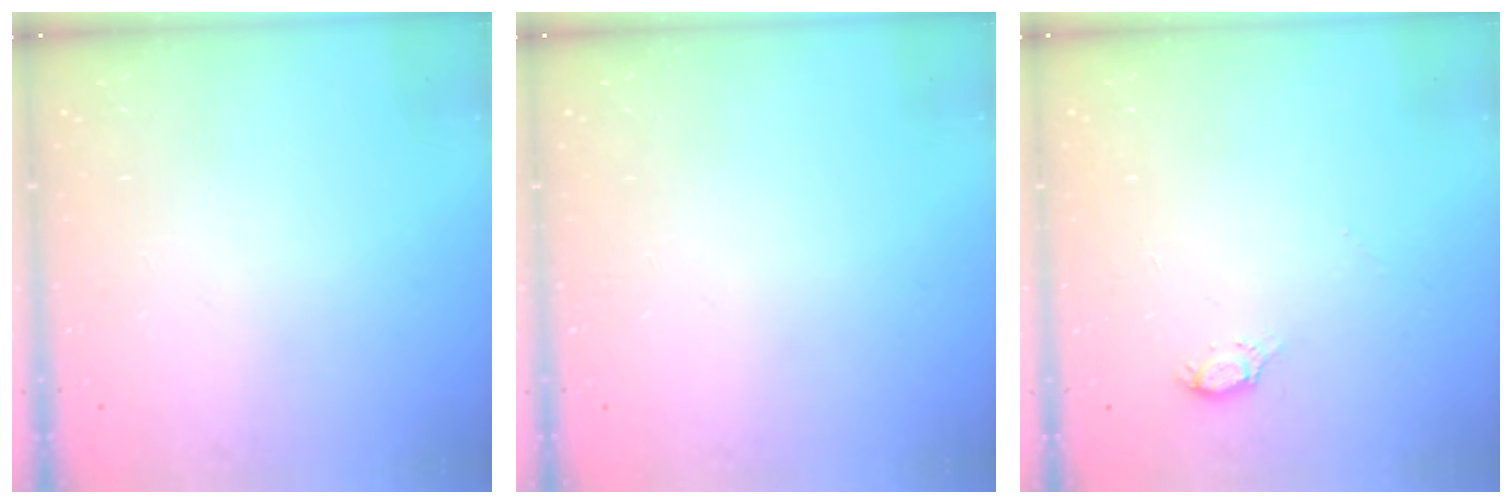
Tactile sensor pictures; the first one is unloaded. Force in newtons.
{"total": 0.0}
{"total": 4.5, "press": 4.5, "slide": 0.5}